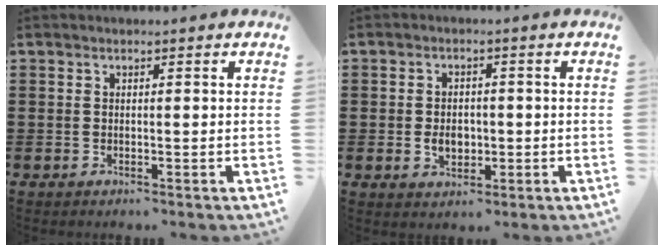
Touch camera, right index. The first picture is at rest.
{"total": 3.5, "force": [-0.5, 2.6, 2.2], "torque": [-0.040, 0.002, -0.013]}